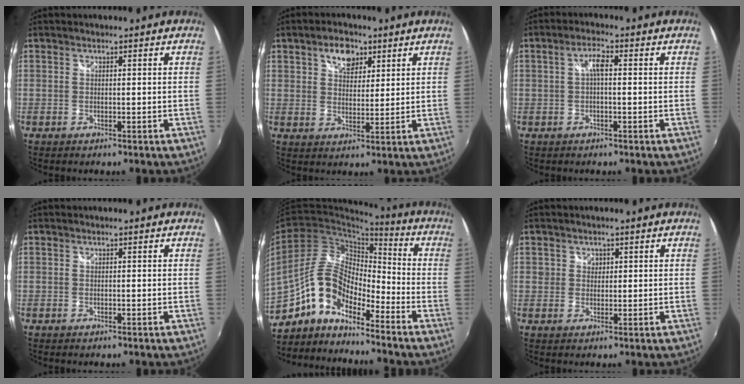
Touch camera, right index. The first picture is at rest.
{"total": 6.5, "force": [3.6, 3.9, 3.6], "torque": [-0.052, 0.012, 0.061]}
{"total": 3.0, "force": [0.2, 0.9, 2.9], "torque": [-0.056, 0.009, 0.004]}
{"total": 0.0}
{"total": 10.6, "force": [-7.6, 4.6, 5.8], "torque": [-0.115, 0.027, -0.157]}
{"total": 2.0, "force": [0.7, 1.9, 0.3], "torque": [-0.001, 0.004, 0.009]}